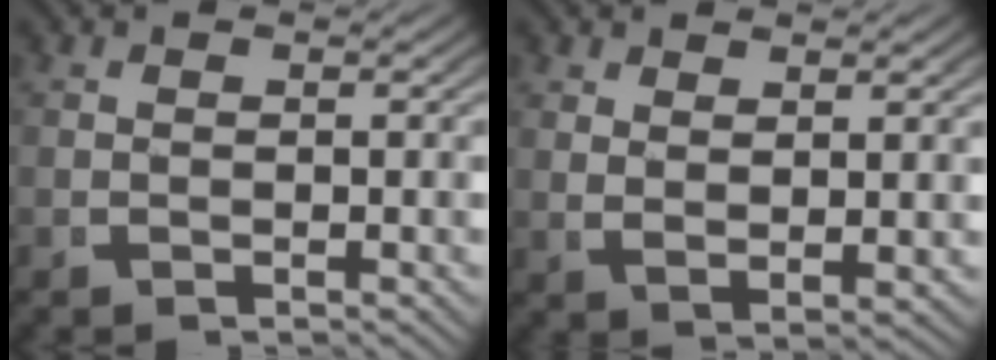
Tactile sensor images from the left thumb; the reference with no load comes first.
{"total": 2.2, "force": [1.7, 0.4, 1.4], "torque": [-0.025, -0.005, 0.042]}